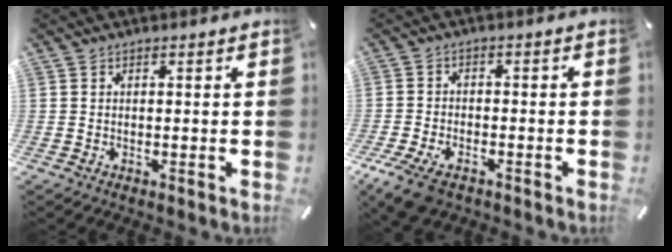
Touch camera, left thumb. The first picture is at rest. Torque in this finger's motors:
{"motor_torque": [0.39, 1.55, 0.58, 0.40, 0.10]}